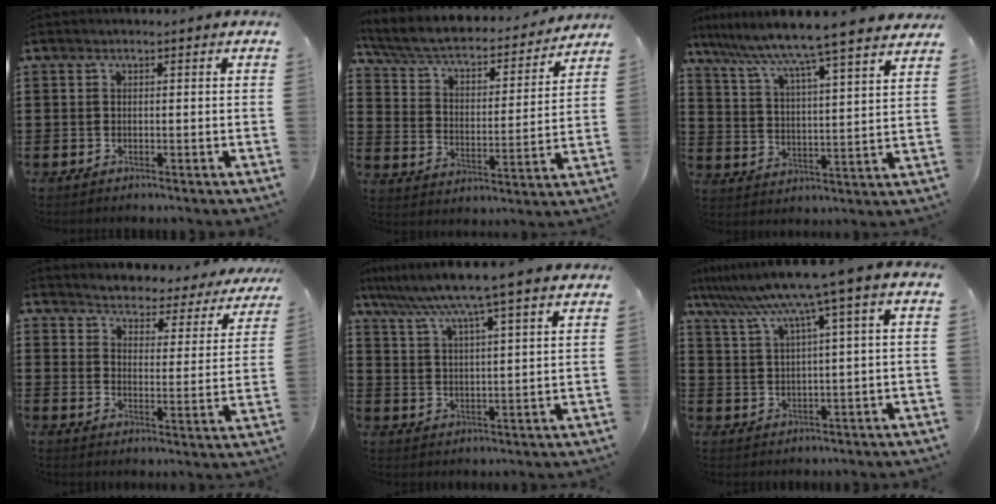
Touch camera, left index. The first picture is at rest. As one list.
[{"total": 5.0, "force": [4.2, 1.2, 2.6], "torque": [-0.069, -0.032, 0.065]}, {"total": 6.8, "force": [6.1, -1.3, 2.8], "torque": [-0.080, -0.051, 0.093]}, {"total": 3.4, "force": [3.3, 0.2, -0.3], "torque": [-0.019, -0.033, 0.050]}, {"total": 7.1, "force": [6.0, -1.0, 3.7], "torque": [-0.094, -0.036, 0.098]}, {"total": 8.2, "force": [5.0, -0.5, 6.5], "torque": [-0.141, -0.028, 0.082]}]